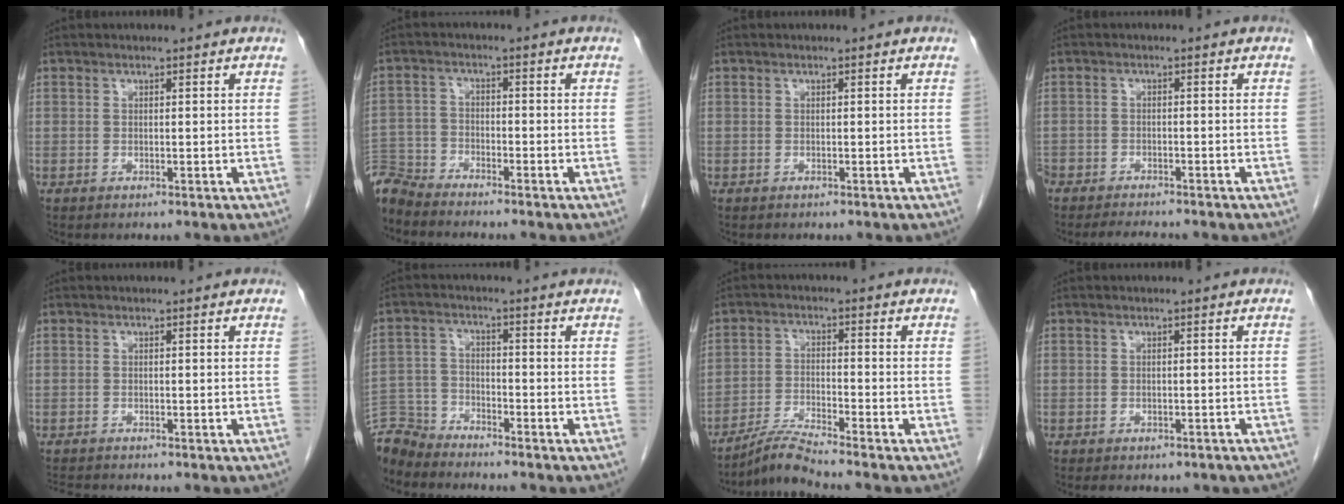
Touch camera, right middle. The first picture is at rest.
{"total": 5.8, "force": [-5.8, 0.5, 0.0], "torque": [0.001, -0.005, -0.113]}
{"total": 0.0}
{"total": 5.4, "force": [-5.0, 1.3, 1.6], "torque": [-0.024, -0.009, -0.080]}
{"total": 2.3, "force": [-2.2, 0.1, 0.4], "torque": [-0.007, -0.010, -0.038]}
{"total": 6.3, "force": [-6.2, 1.0, -0.2], "torque": [0.000, -0.006, -0.126]}
{"total": 5.4, "force": [-4.9, -1.5, 1.5], "torque": [-0.035, -0.022, -0.095]}
{"total": 6.8, "force": [-5.5, 3.0, 2.7], "torque": [-0.032, 0.008, -0.054]}